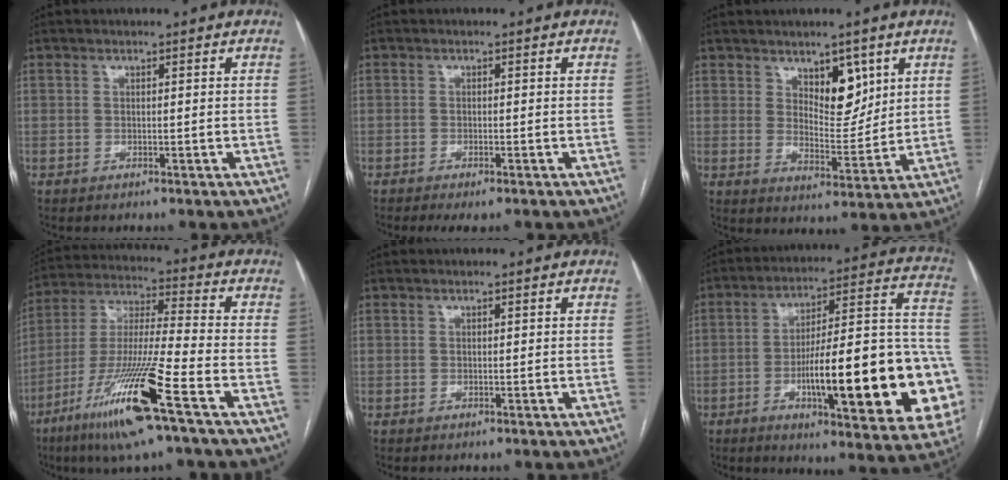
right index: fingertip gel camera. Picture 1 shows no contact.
{"total": 2.8, "force": [-2.1, 0.5, 1.8], "torque": [-0.022, -0.007, -0.029]}
{"total": 7.1, "force": [3.9, 3.2, 5.0], "torque": [-0.074, -0.007, 0.069]}
{"total": 17.4, "force": [-8.9, -0.2, 14.9], "torque": [-0.318, -0.037, -0.169]}
{"total": 0.0}
{"total": 27.9, "force": [-6.6, 4.5, 26.7], "torque": [-0.291, 0.009, -0.089]}